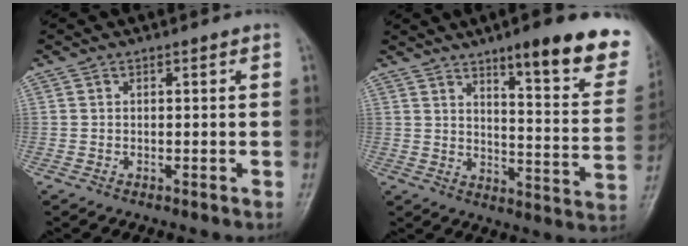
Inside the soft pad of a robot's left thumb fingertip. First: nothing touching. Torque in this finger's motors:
{"motor_torque": [0.62, 0.52, 1.46, -1.30, 0.21]}